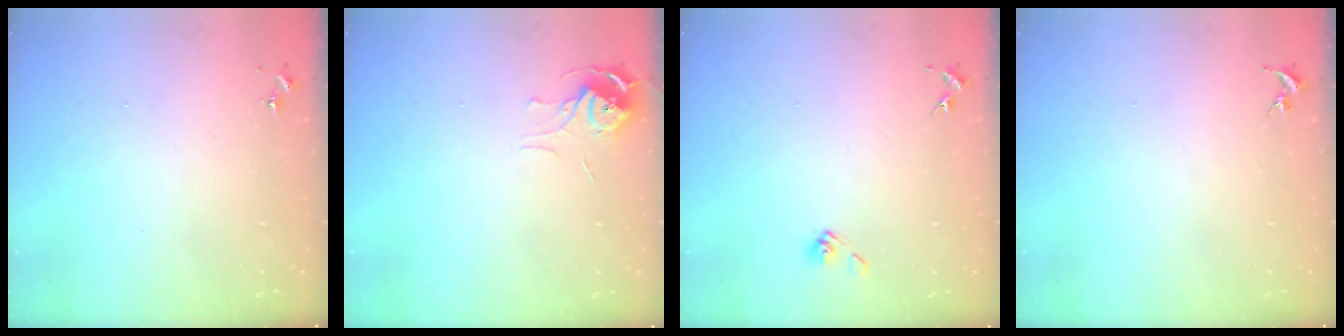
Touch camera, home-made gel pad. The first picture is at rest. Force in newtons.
{"total": 6.2, "press": 6.1, "slide": 0.5}
{"total": 5.4, "press": 4.9, "slide": 2.3}
{"total": 0.0}